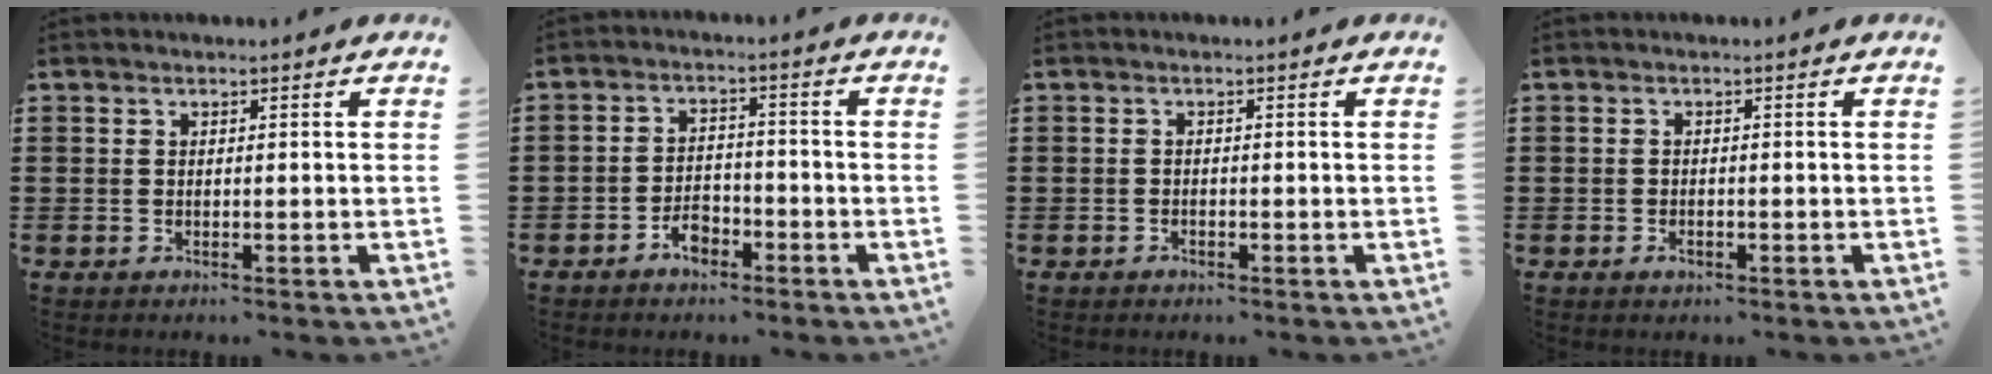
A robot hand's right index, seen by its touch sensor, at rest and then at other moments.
{"total": 3.8, "force": [-2.7, 1.9, 1.8], "torque": [-0.039, 0.005, -0.054]}
{"total": 0.5, "force": [-0.4, 0.2, 0.2], "torque": [-0.006, -0.001, -0.008]}
{"total": 0.9, "force": [-0.5, 0.6, 0.6], "torque": [-0.012, -0.002, -0.008]}